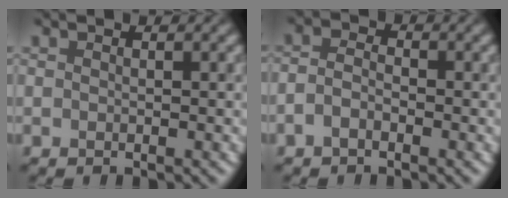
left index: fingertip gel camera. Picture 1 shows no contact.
{"total": 1.9, "force": [-0.9, 1.1, 1.2], "torque": [-0.024, 0.008, -0.023]}